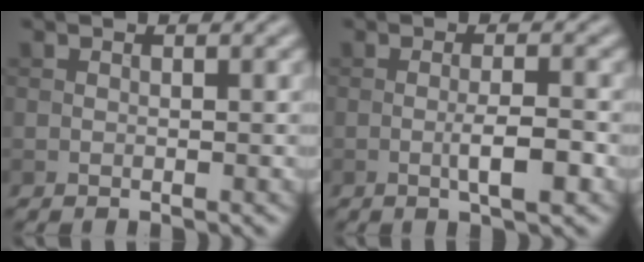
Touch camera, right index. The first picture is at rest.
{"total": 3.1, "force": [-1.0, 0.5, 2.9], "torque": [-0.051, 0.001, -0.017]}